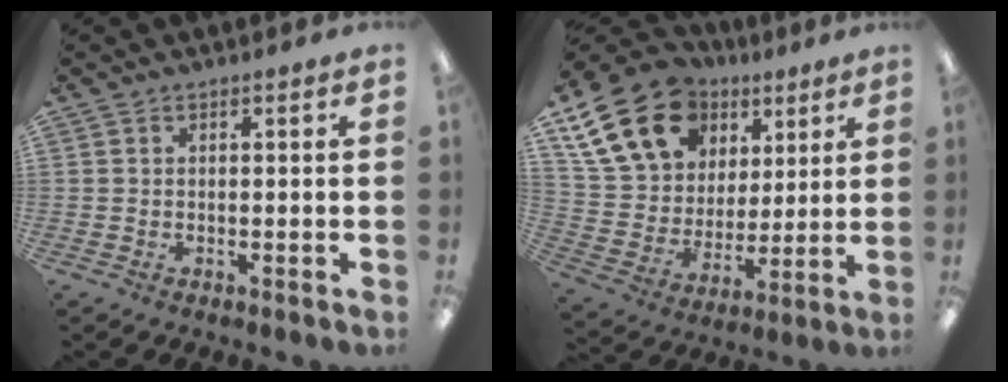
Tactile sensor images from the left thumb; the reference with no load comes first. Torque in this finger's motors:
{"motor_torque": [1.14, 2.26, 1.38, -1.40, 0.13]}